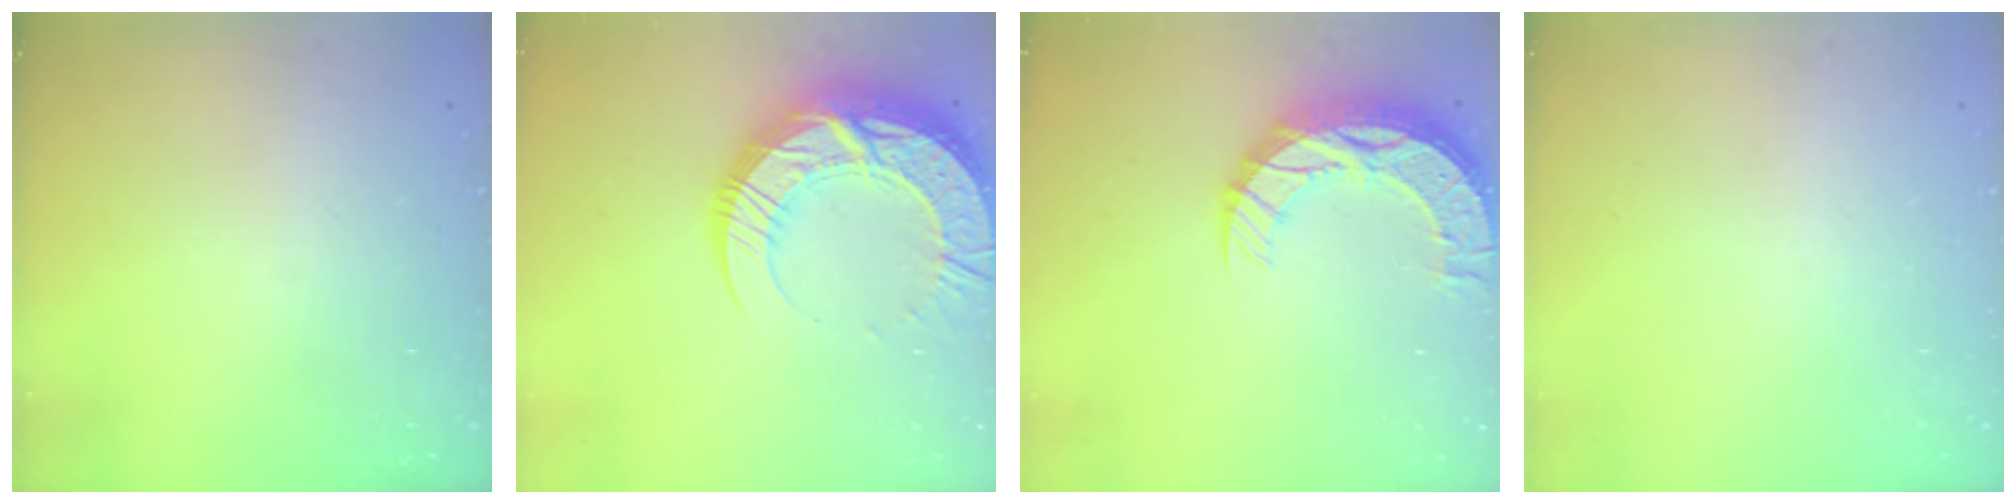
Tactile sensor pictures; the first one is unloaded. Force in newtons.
{"total": 22.5, "press": 22.4, "slide": 1.8}
{"total": 13.3, "press": 13.3, "slide": 0.9}
{"total": 0.0}